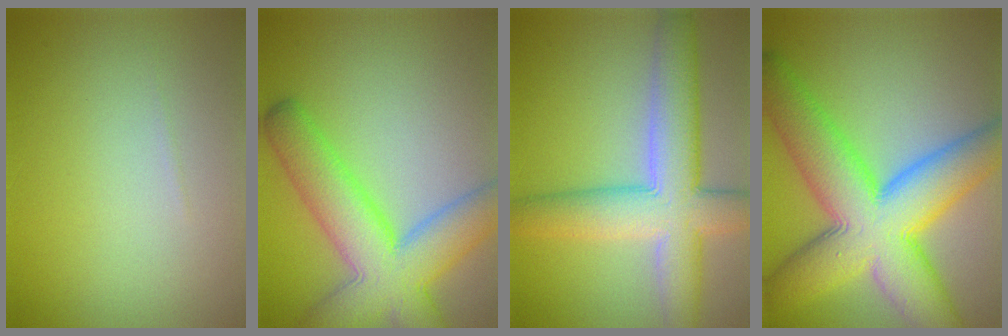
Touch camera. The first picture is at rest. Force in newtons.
{"total": 9.0, "press": 9.0, "slide": 0.4}
{"total": 8.0, "press": 8.0, "slide": 0.3}
{"total": 13.0, "press": 13.0, "slide": 0.3}